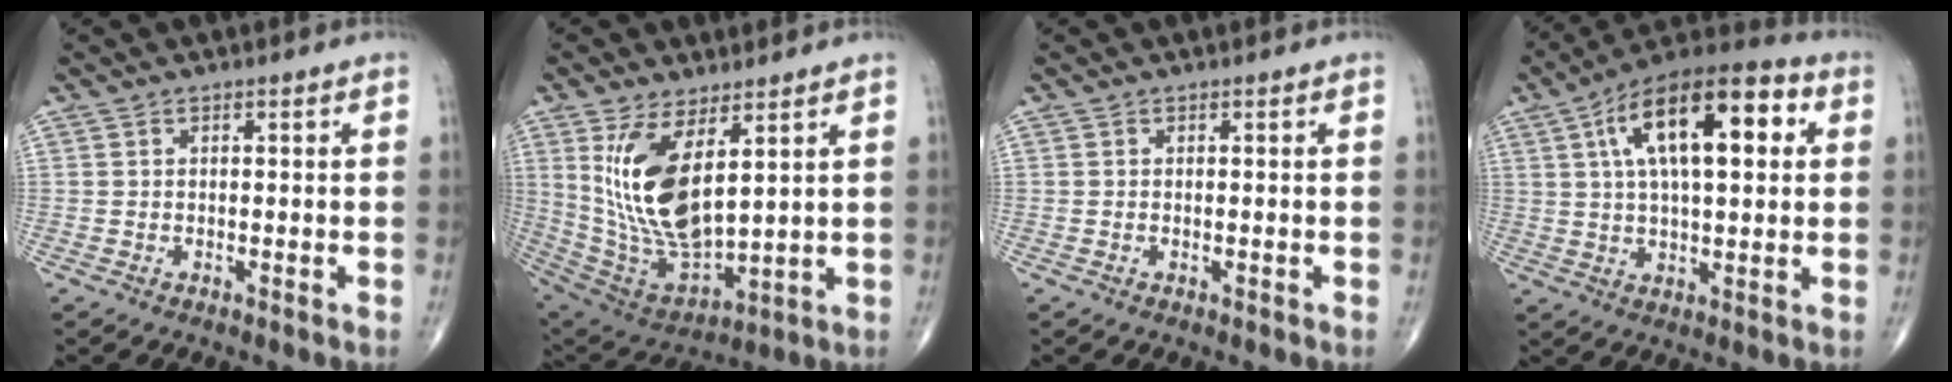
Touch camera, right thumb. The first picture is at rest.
{"total": 16.4, "force": [5.5, 7.3, 13.6], "torque": [-0.256, -0.030, 0.129]}
{"total": 0.0}
{"total": 20.2, "force": [5.7, 8.6, 17.4], "torque": [-0.268, 0.018, 0.083]}